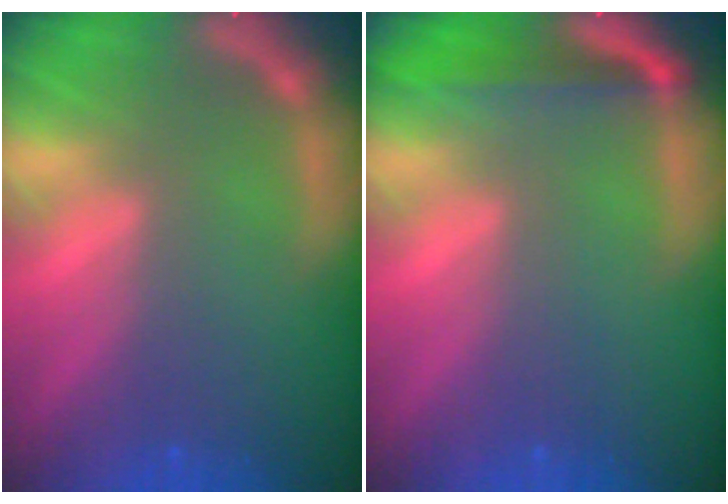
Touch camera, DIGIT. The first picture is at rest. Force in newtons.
{"total": 3.5}